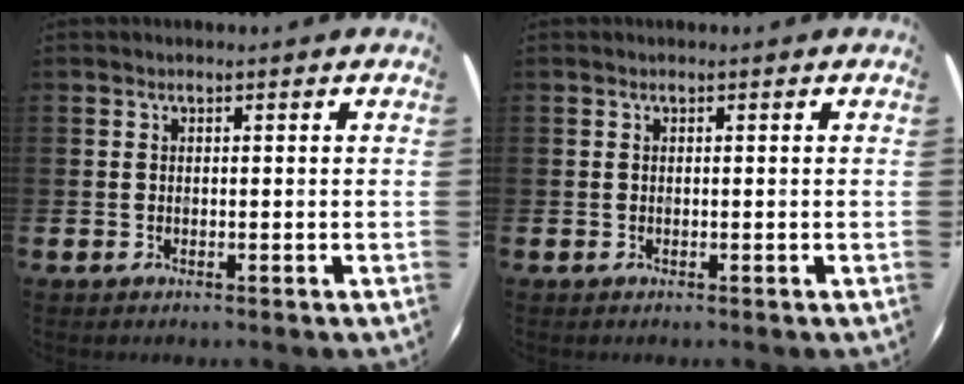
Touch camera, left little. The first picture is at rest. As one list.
[{"total": 0.0}]